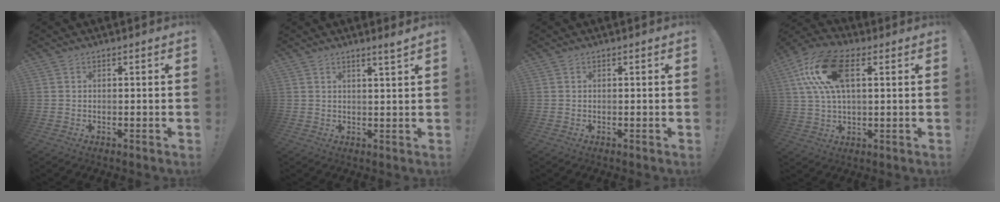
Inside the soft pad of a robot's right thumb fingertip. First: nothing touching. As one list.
[{"total": 2.7, "force": [2.0, -0.4, 1.8], "torque": [-0.022, -0.016, 0.030]}, {"total": 0.0}, {"total": 16.9, "force": [5.4, 8.6, 13.5], "torque": [-0.264, -0.002, 0.094]}]